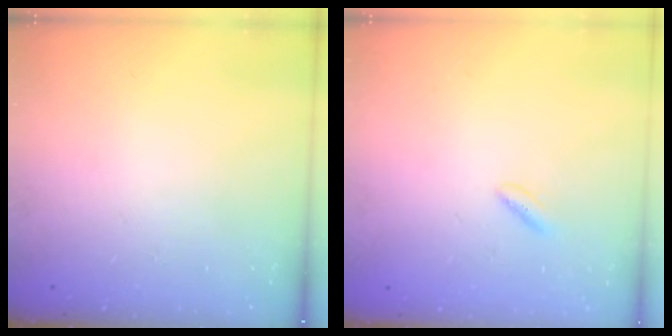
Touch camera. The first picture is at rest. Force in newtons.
{"total": 1.4, "press": 1.3, "slide": 0.6}